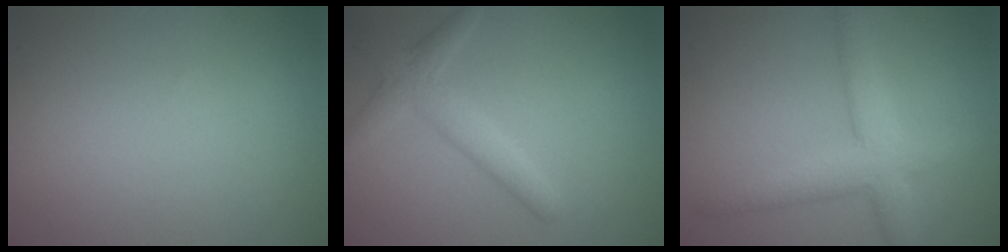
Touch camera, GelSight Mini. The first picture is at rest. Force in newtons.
{"total": 1.9, "press": 1.9, "slide": 0.2}
{"total": 4.6, "press": 4.6, "slide": 0.2}